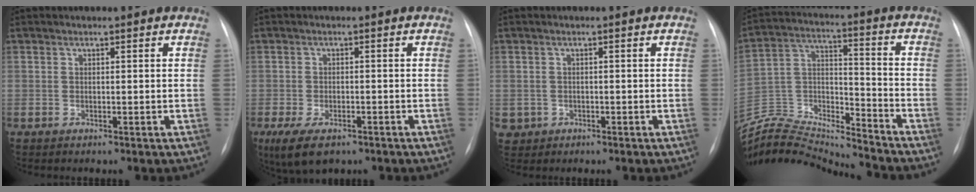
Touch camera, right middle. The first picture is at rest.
{"total": 6.5, "force": [-4.2, 2.8, 4.1], "torque": [-0.085, -0.015, -0.064]}
{"total": 2.1, "force": [-0.6, 2.0, 0.1], "torque": [0.003, 0.007, -0.005]}
{"total": 19.7, "force": [-19.4, 0.1, 3.3], "torque": [-0.060, 0.034, -0.326]}